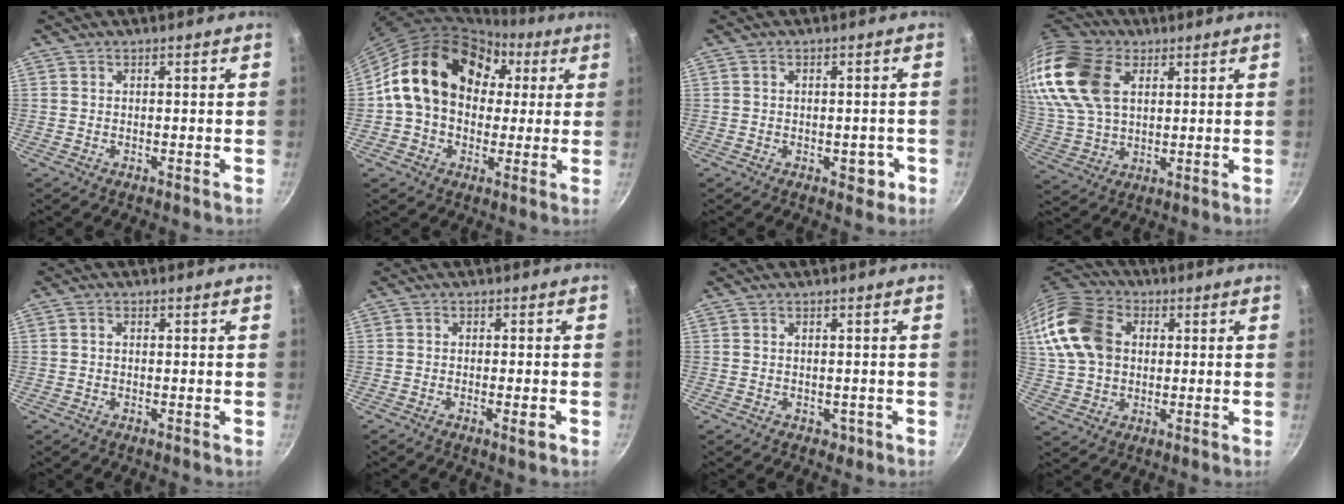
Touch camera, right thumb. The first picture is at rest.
{"total": 20.0, "force": [3.7, 15.4, 12.3], "torque": [-0.177, 0.037, 0.052]}
{"total": 3.8, "force": [-1.2, 2.4, 2.7], "torque": [-0.005, 0.017, -0.010]}
{"total": 20.6, "force": [7.3, 13.5, 13.7], "torque": [-0.287, -0.002, 0.141]}
{"total": 1.1, "force": [0.2, 0.9, 0.7], "torque": [-0.013, 0.006, 0.003]}
{"total": 2.7, "force": [-1.1, 0.6, 2.4], "torque": [-0.042, 0.004, -0.019]}
{"total": 1.3, "force": [-0.2, 1.1, 0.6], "torque": [0.001, 0.002, 0.002]}
{"total": 17.3, "force": [3.3, 13.1, 10.9], "torque": [-0.213, 0.019, 0.055]}